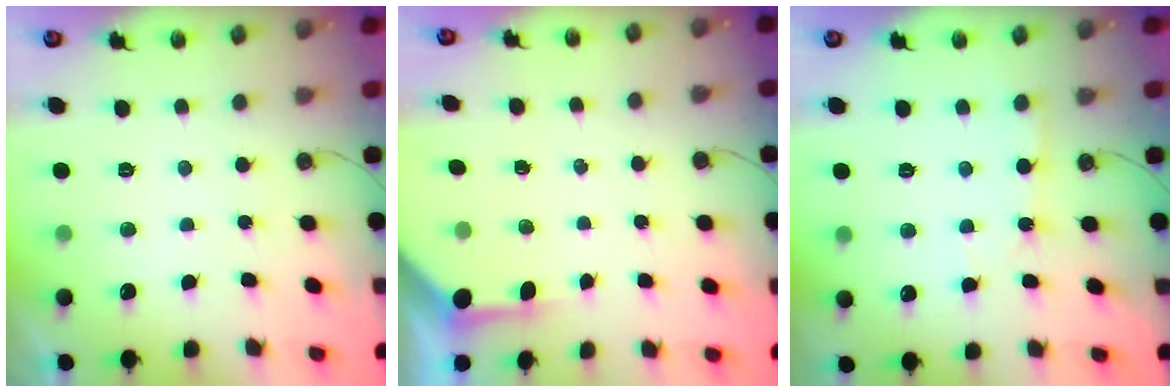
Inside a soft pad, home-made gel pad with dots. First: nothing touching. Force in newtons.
{"total": 3.4, "press": 3.3, "slide": 0.3}
{"total": 3.8, "press": 3.8, "slide": 0.5}